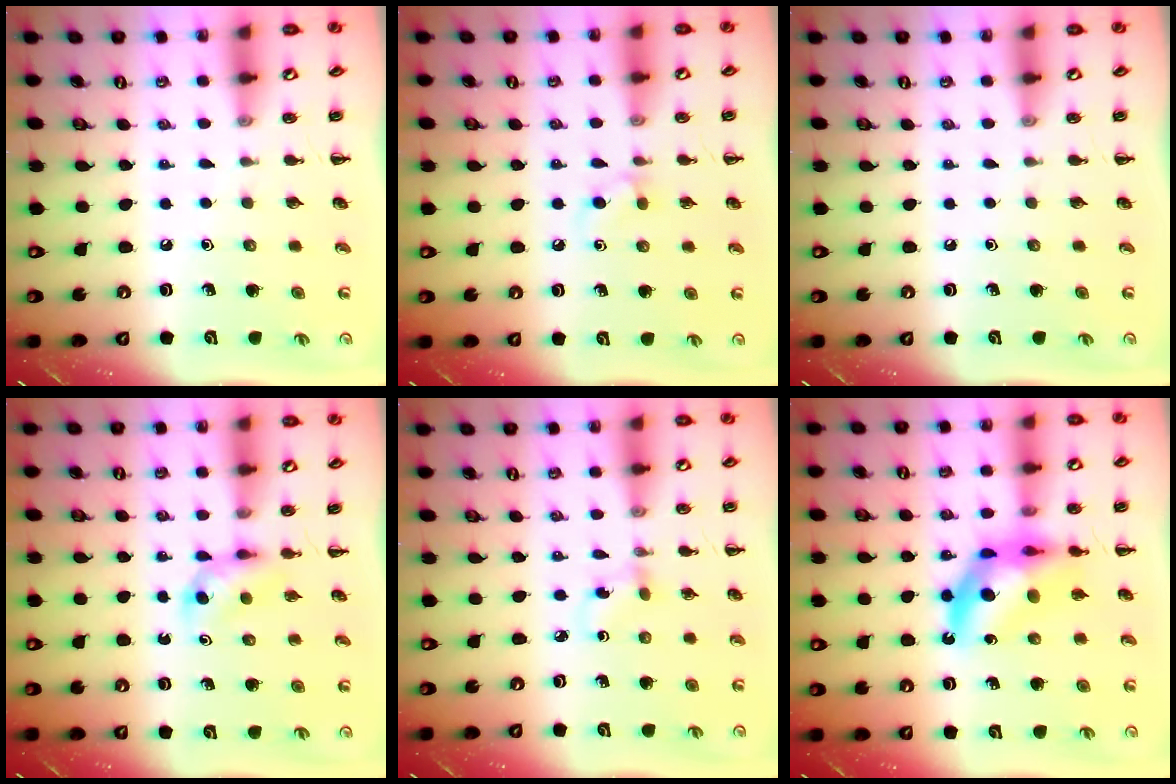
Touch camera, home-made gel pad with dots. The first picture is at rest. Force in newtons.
{"total": 4.8, "press": 4.5, "slide": 1.7}
{"total": 0.0}
{"total": 3.6, "press": 3.4, "slide": 1.3}
{"total": 1.9, "press": 1.7, "slide": 0.7}
{"total": 12.3, "press": 11.7, "slide": 3.8}